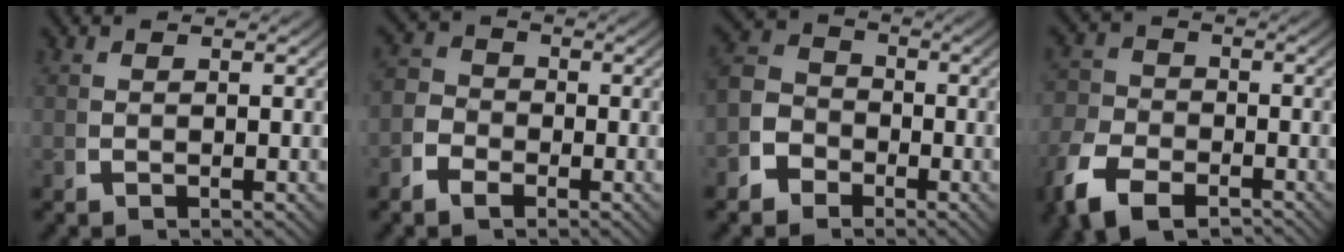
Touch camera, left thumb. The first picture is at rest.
{"total": 3.2, "force": [-0.8, 2.7, 1.5], "torque": [-0.016, -0.002, -0.022]}
{"total": 5.6, "force": [-1.4, 4.9, 2.4], "torque": [-0.034, -0.010, -0.028]}
{"total": 5.5, "force": [-3.4, 3.4, 2.7], "torque": [-0.052, -0.017, -0.057]}